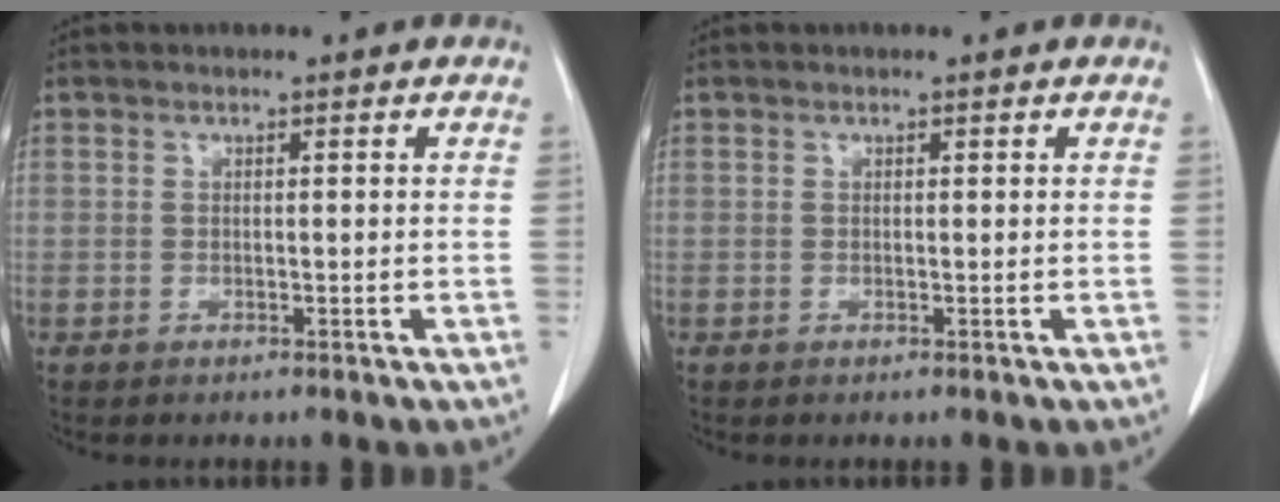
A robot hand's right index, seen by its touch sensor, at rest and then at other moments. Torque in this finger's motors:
{"motor_torque": [0.13, -0.10, 0.02, 0.01]}